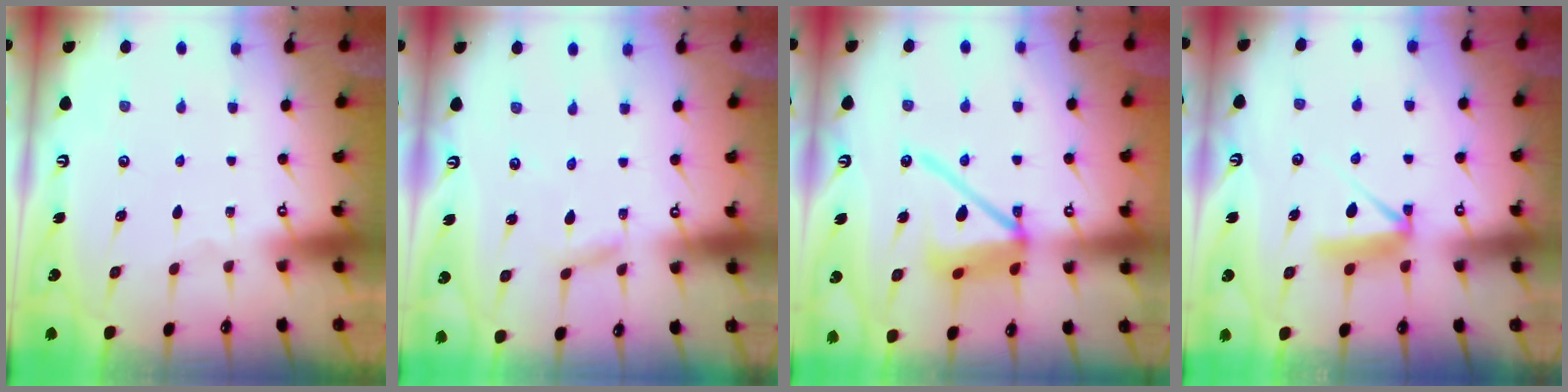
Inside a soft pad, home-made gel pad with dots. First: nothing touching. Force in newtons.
{"total": 2.8, "press": 2.8, "slide": 0.1}
{"total": 14.0, "press": 13.8, "slide": 2.0}
{"total": 7.6, "press": 7.6, "slide": 0.4}